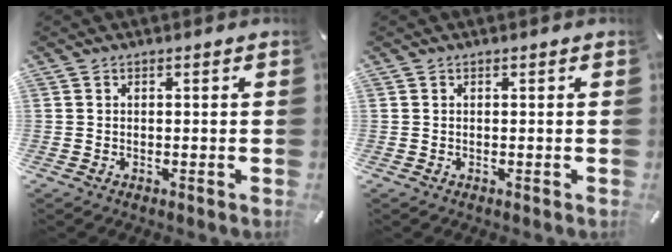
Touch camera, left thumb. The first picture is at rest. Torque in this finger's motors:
{"motor_torque": [0.00, 0.00, 0.00, 0.00, 0.00]}